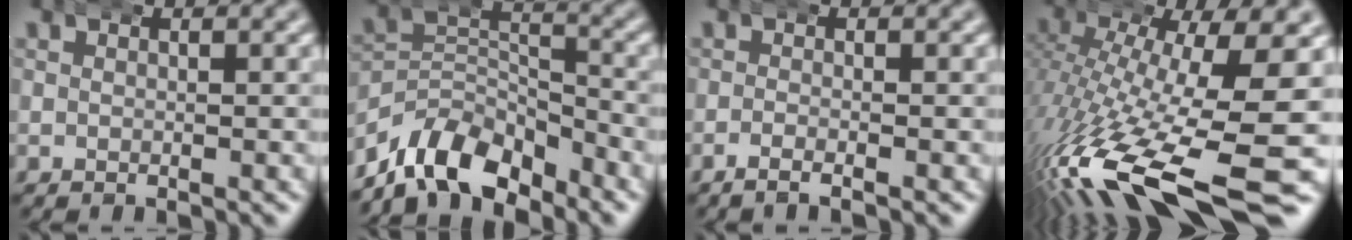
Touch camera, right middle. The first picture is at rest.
{"total": 8.6, "force": [-5.6, 5.3, 3.9], "torque": [-0.060, -0.018, -0.094]}
{"total": 1.3, "force": [-1.0, 0.0, 0.8], "torque": [-0.021, -0.001, -0.021]}
{"total": 13.5, "force": [-5.7, 5.1, 11.2], "torque": [-0.210, -0.050, -0.061]}